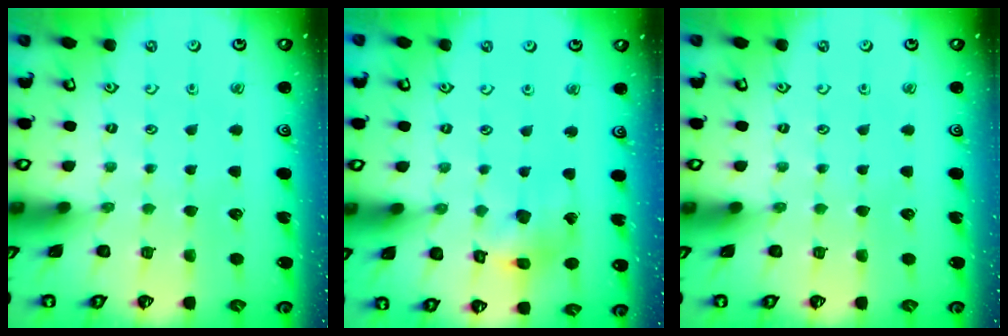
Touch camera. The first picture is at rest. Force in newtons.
{"total": 11.5, "press": 11.4, "slide": 1.7}
{"total": 0.0}